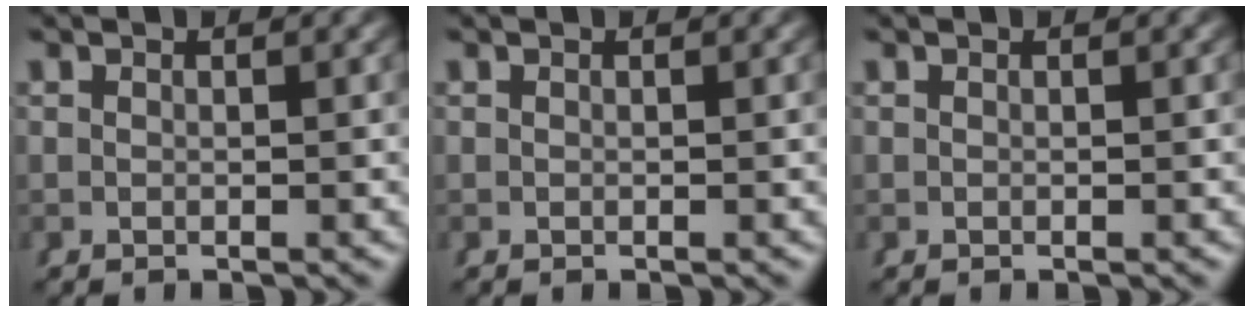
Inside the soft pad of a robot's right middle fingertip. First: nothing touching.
{"total": 0.0}
{"total": 0.0}